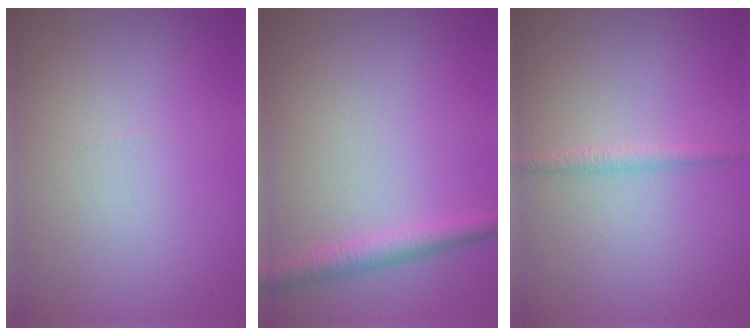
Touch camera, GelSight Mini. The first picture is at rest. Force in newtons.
{"total": 2.3, "press": 2.2, "slide": 0.1}
{"total": 1.2, "press": 1.2, "slide": 0.1}